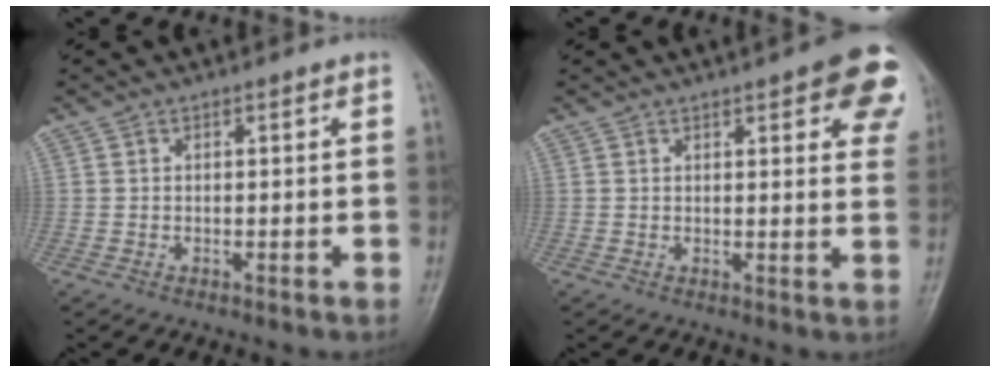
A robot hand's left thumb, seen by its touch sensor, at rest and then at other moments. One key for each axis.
{"total": 11.4, "fx": 5.5, "fy": 3.6, "fz": 9.3, "tx": -0.078, "ty": -0.015, "tz": 0.058}